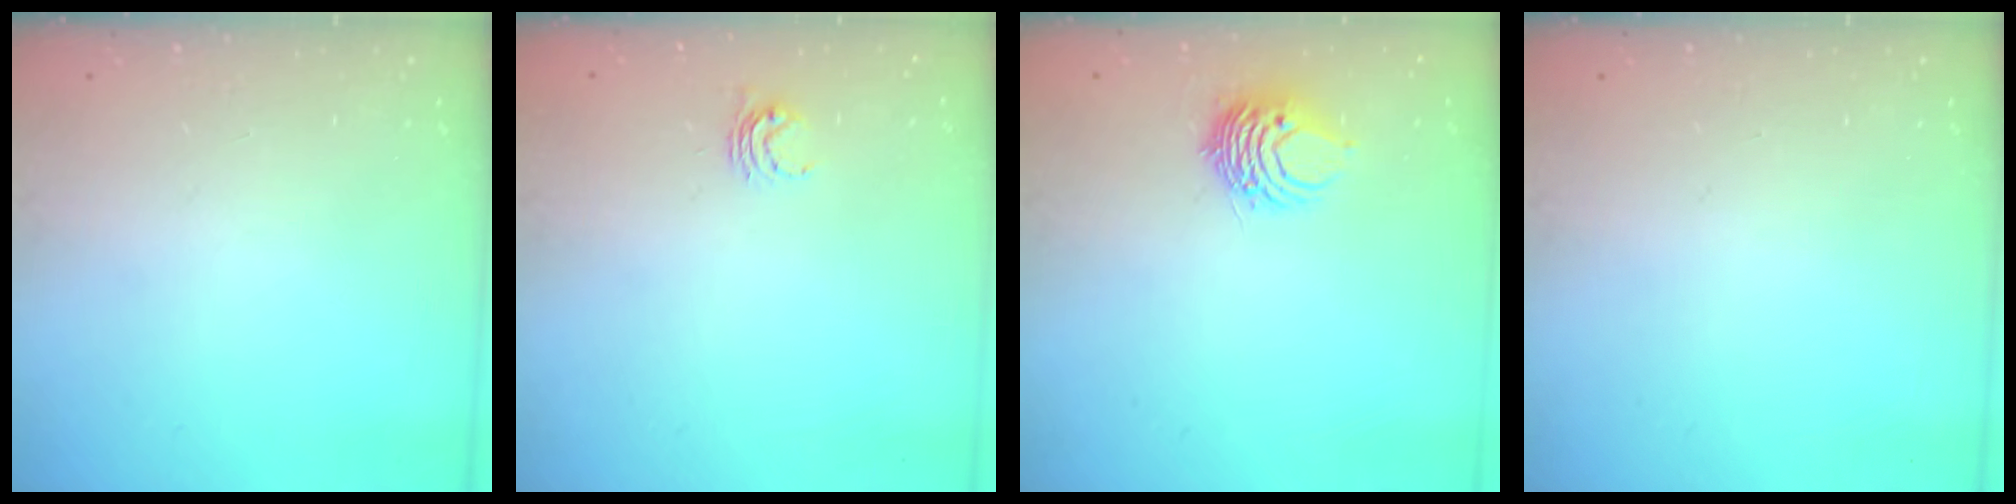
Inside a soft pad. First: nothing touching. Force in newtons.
{"total": 3.7, "press": 3.6, "slide": 0.3}
{"total": 7.0, "press": 7.0, "slide": 0.8}
{"total": 0.0}